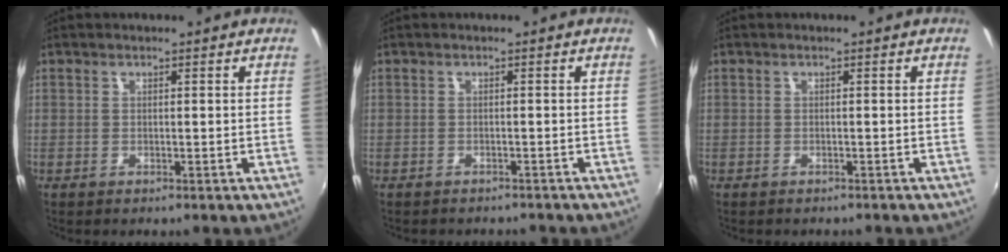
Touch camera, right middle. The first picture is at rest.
{"total": 3.4, "force": [-3.1, 1.0, 0.9], "torque": [-0.024, -0.013, -0.042]}
{"total": 1.1, "force": [-1.0, 0.4, 0.2], "torque": [-0.009, -0.005, -0.013]}